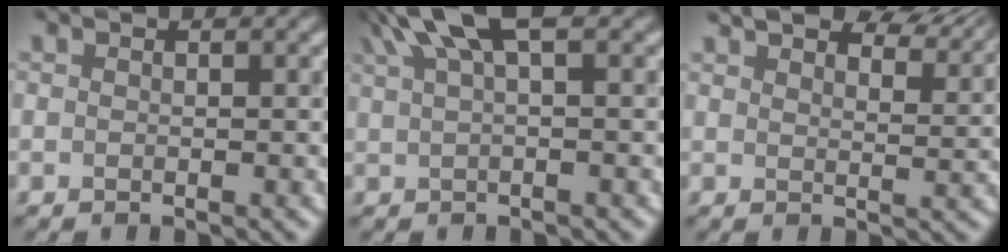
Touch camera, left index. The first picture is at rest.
{"total": 4.6, "force": [2.9, 0.8, 3.4], "torque": [-0.052, 0.017, 0.055]}
{"total": 6.3, "force": [5.5, 1.6, 2.4], "torque": [-0.027, 0.011, 0.072]}